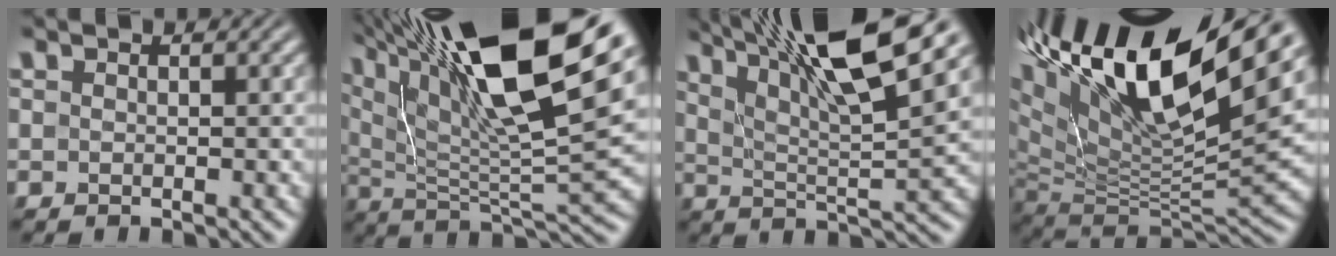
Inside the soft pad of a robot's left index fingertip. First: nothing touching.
{"total": 17.2, "force": [9.7, 4.6, 13.5], "torque": [-0.245, 0.021, 0.172]}
{"total": 12.5, "force": [7.9, 2.0, 9.5], "torque": [-0.167, 0.019, 0.136]}
{"total": 18.4, "force": [9.4, 6.8, 14.3], "torque": [-0.283, 0.041, 0.169]}